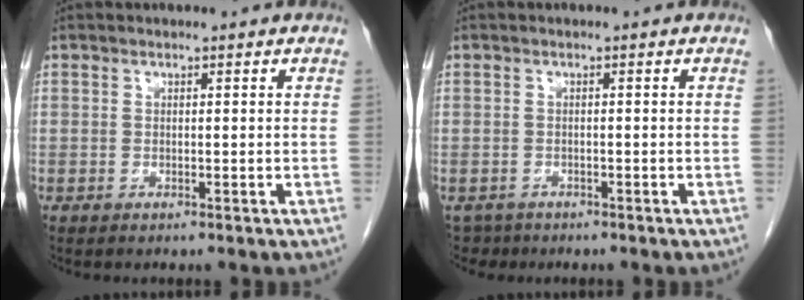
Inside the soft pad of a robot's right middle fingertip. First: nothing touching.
{"total": 2.3, "force": [-1.8, 1.4, -0.2], "torque": [0.001, 0.002, -0.029]}